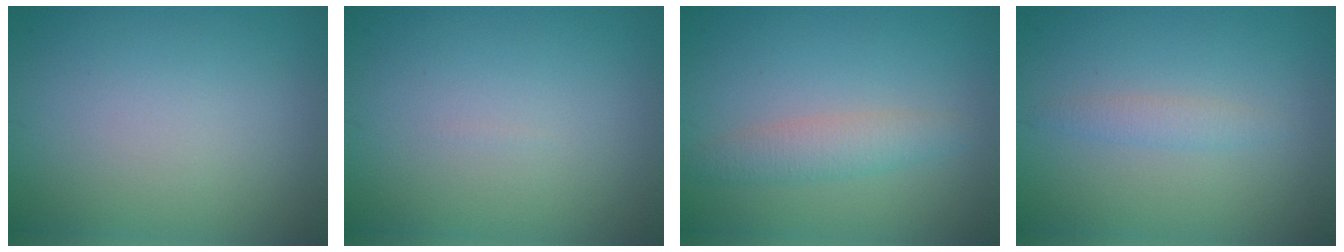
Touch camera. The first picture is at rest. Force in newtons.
{"total": 0.0}
{"total": 2.4, "press": 2.4, "slide": 0.0}
{"total": 1.3, "press": 1.3, "slide": 0.2}